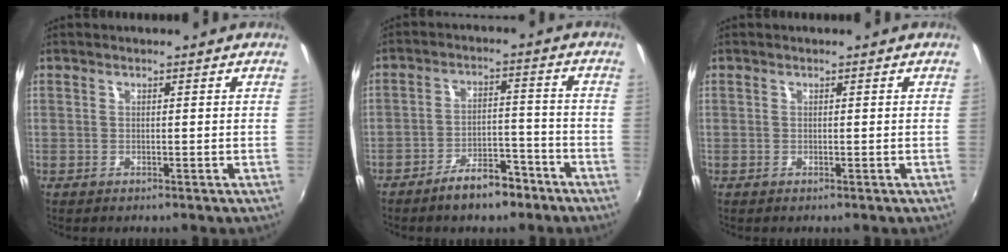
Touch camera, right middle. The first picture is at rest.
{"total": 8.0, "force": [-6.1, 3.1, 4.1], "torque": [-0.078, 0.019, -0.085]}
{"total": 0.0}